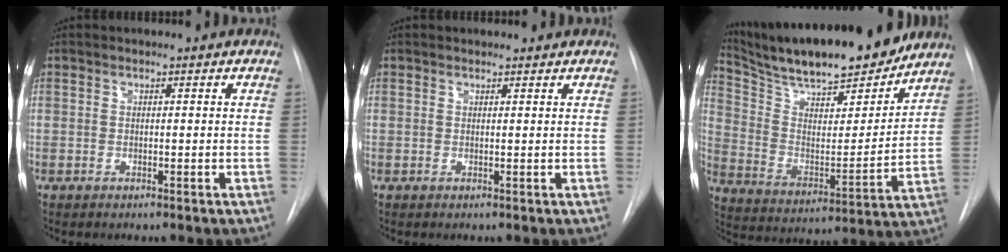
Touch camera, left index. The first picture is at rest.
{"total": 1.3, "force": [1.2, 0.2, 0.0], "torque": [-0.009, 0.007, 0.017]}
{"total": 22.4, "force": [19.7, 3.6, 10.2], "torque": [-0.181, -0.008, 0.312]}